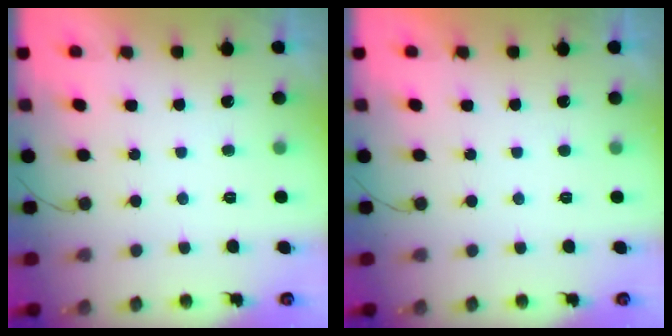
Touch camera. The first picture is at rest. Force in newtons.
{"total": 0.0}